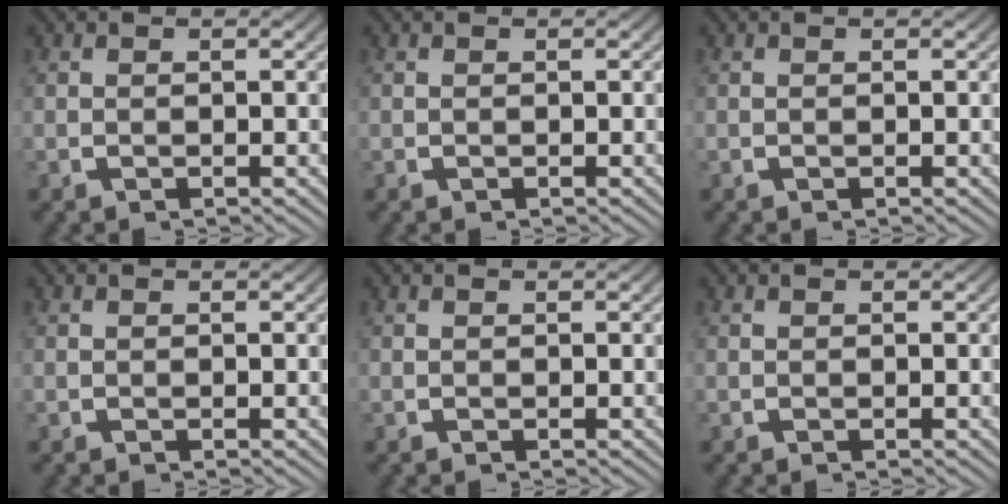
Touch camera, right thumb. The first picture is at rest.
{"total": 0.0}
{"total": 0.0}
{"total": 0.0}
{"total": 0.0}
{"total": 0.0}